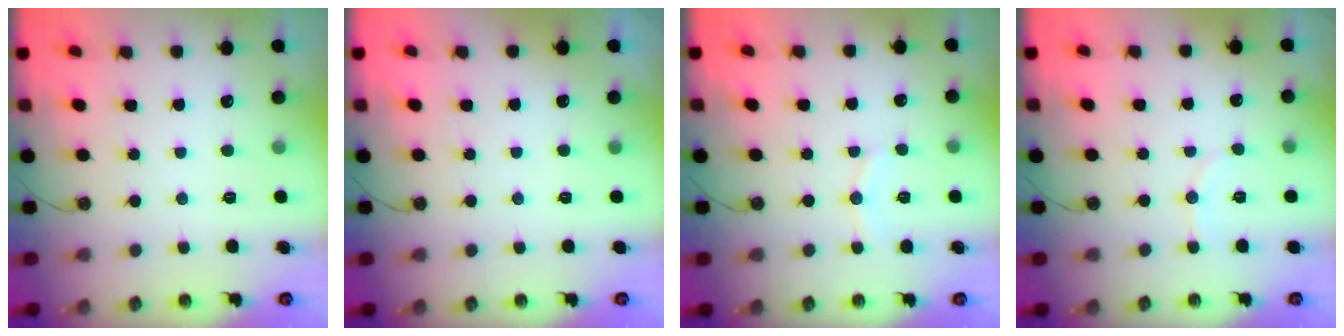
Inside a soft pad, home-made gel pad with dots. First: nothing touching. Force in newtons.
{"total": 1.7, "press": 0.4, "slide": 1.6}
{"total": 7.0, "press": 7.0, "slide": 0.2}
{"total": 5.1, "press": 5.0, "slide": 0.7}